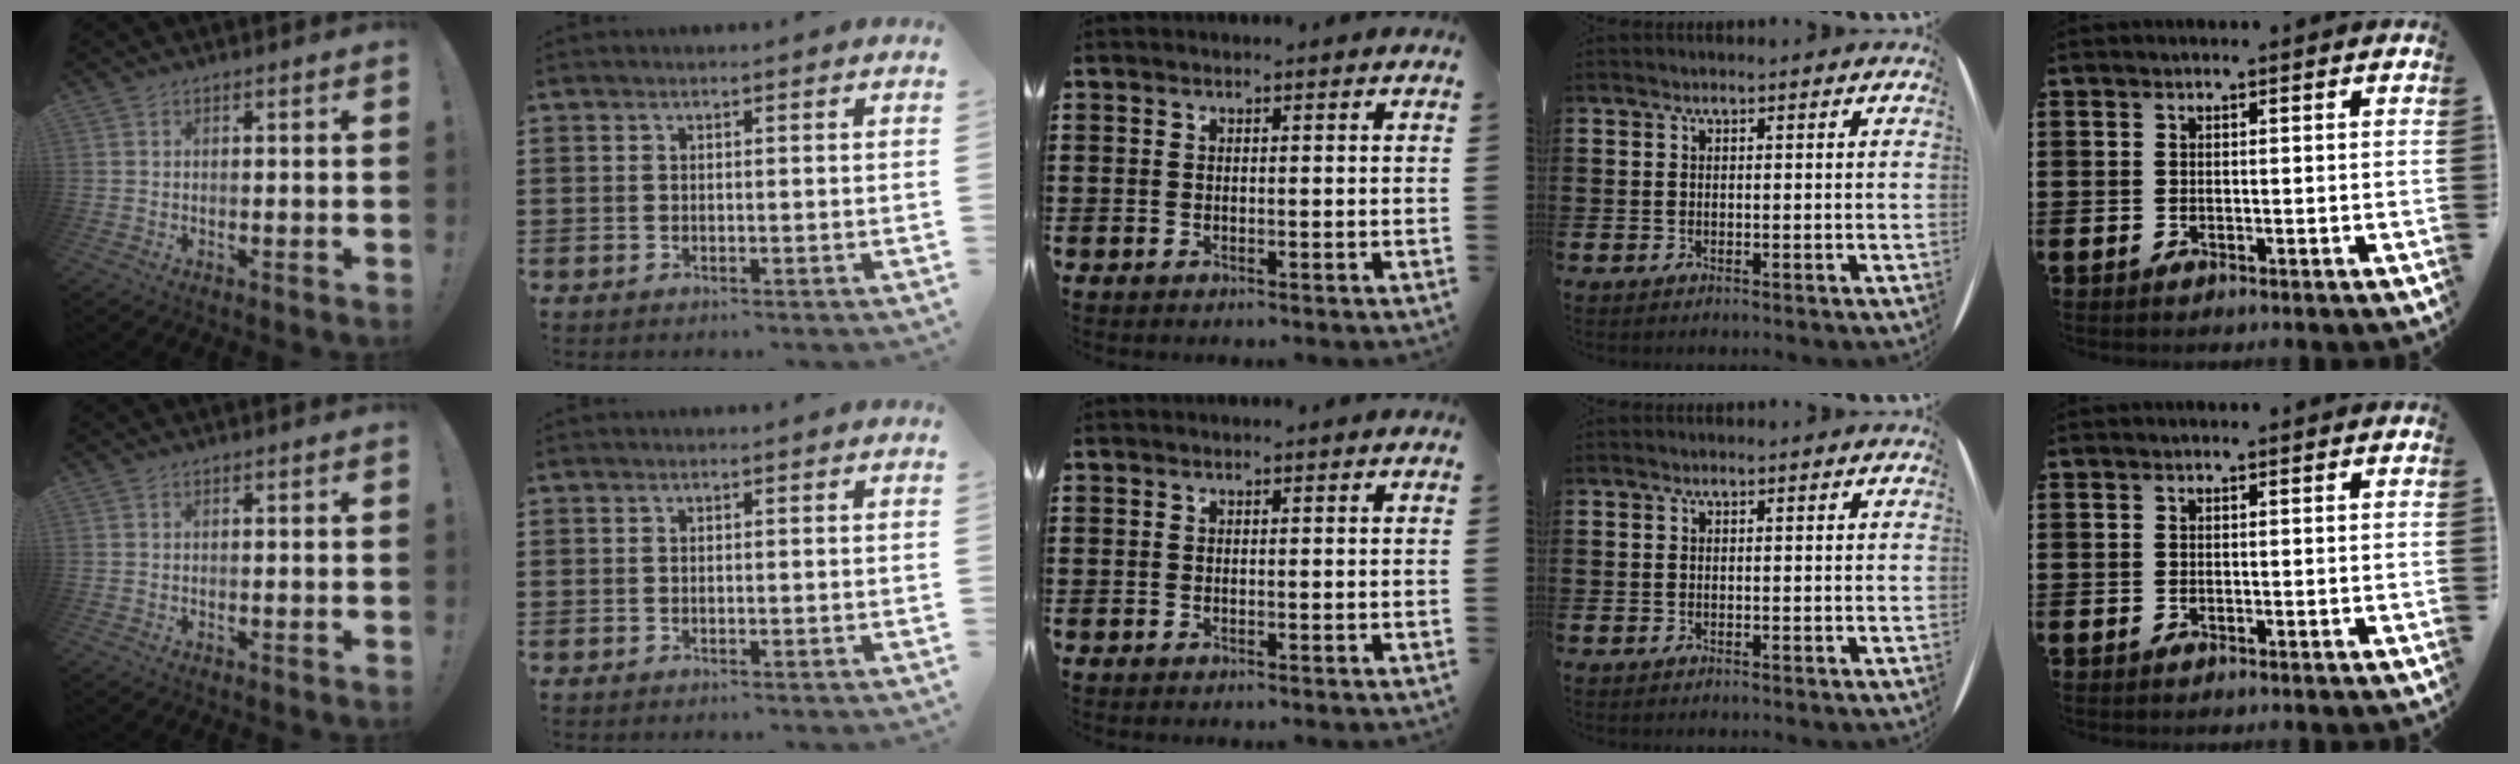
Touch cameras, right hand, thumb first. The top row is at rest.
{}